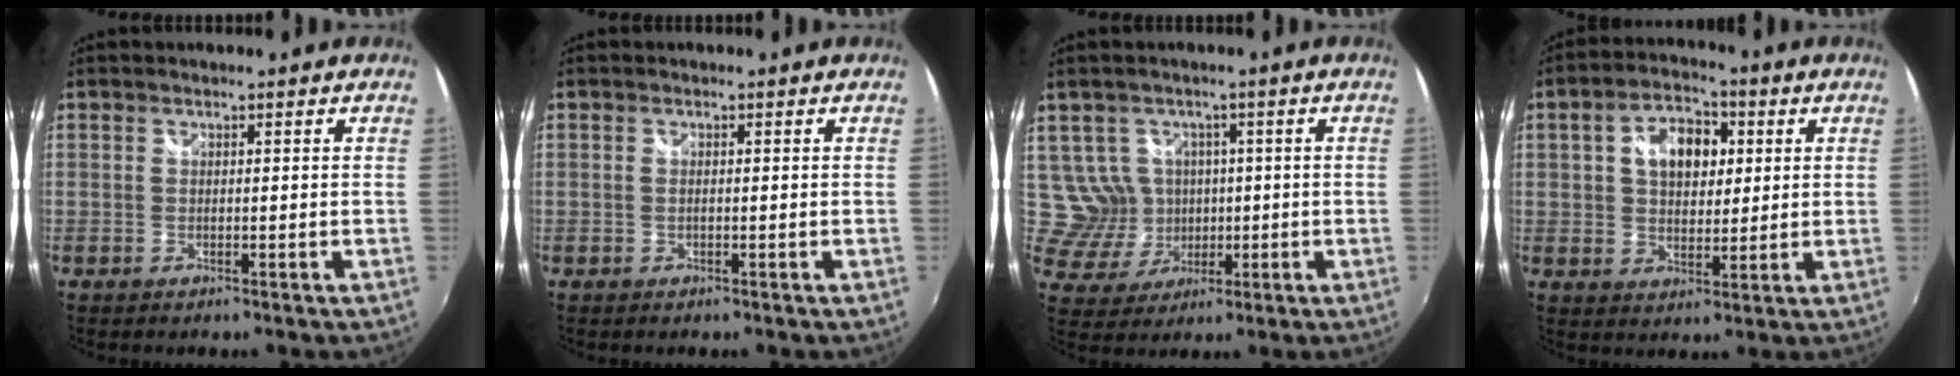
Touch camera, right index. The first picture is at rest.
{"total": 0.7, "force": [-0.1, 0.1, 0.7], "torque": [-0.014, 0.001, -0.004]}
{"total": 7.3, "force": [0.9, 7.0, 1.7], "torque": [-0.045, 0.010, 0.032]}
{"total": 9.8, "force": [2.5, 6.3, 7.1], "torque": [-0.121, 0.023, 0.040]}